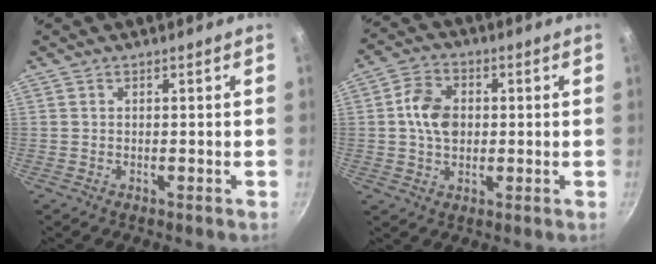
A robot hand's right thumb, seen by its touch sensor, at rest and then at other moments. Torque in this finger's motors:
{"motor_torque": [-0.39, 1.01, 0.75, -0.09, 0.08]}